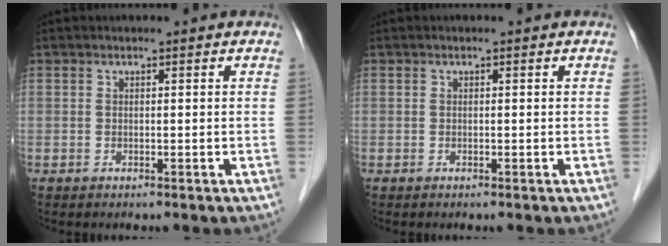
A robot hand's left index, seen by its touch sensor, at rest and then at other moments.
{"total": 0.0}